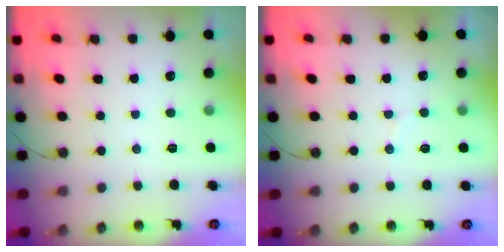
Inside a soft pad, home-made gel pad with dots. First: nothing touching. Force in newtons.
{"total": 2.9, "press": 2.7, "slide": 1.1}